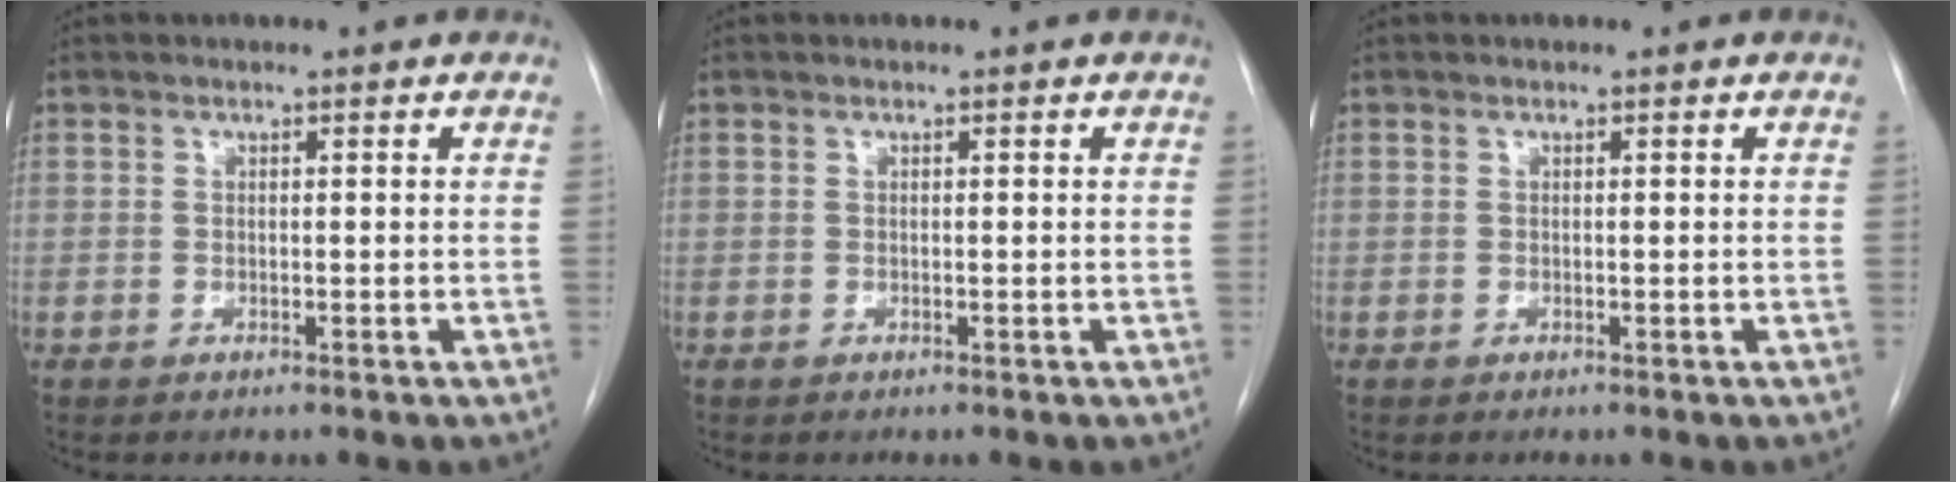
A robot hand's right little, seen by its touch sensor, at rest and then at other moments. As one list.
[{"total": 0.0}, {"total": 0.0}]